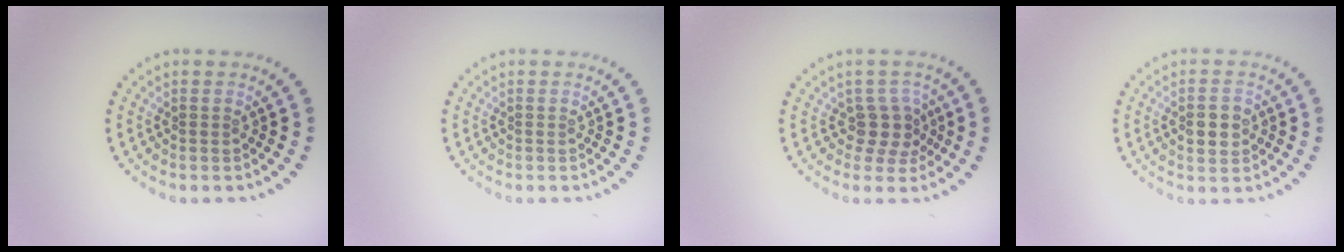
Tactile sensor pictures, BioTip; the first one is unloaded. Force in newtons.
{"total": 0.0}
{"total": 2.6, "press": 2.1, "slide": 1.6}
{"total": 2.7, "press": 2.7, "slide": 0.1}